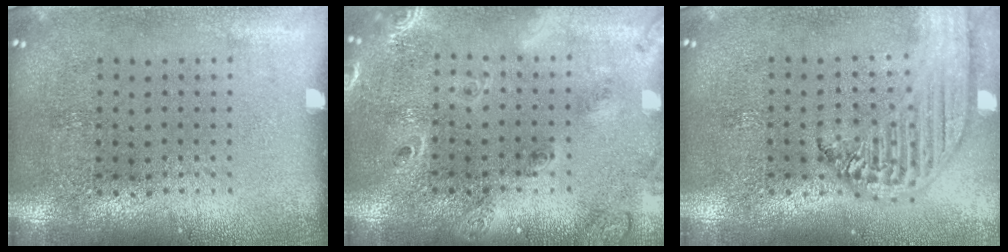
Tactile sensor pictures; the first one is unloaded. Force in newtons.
{"total": 1.7, "press": 1.6, "slide": 0.8}
{"total": 2.5, "press": 2.1, "slide": 1.4}